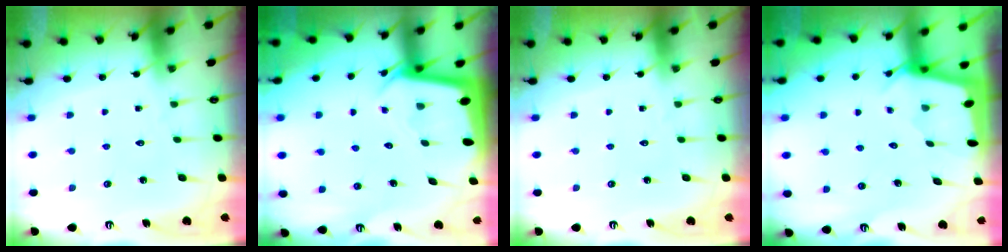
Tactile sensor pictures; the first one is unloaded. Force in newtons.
{"total": 2.7, "press": 2.7, "slide": 0.1}
{"total": 0.0}
{"total": 2.2, "press": 2.2, "slide": 0.3}